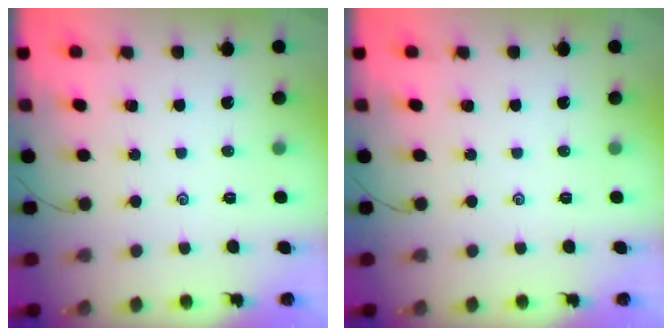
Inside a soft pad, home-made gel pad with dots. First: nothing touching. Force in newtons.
{"total": 0.0}